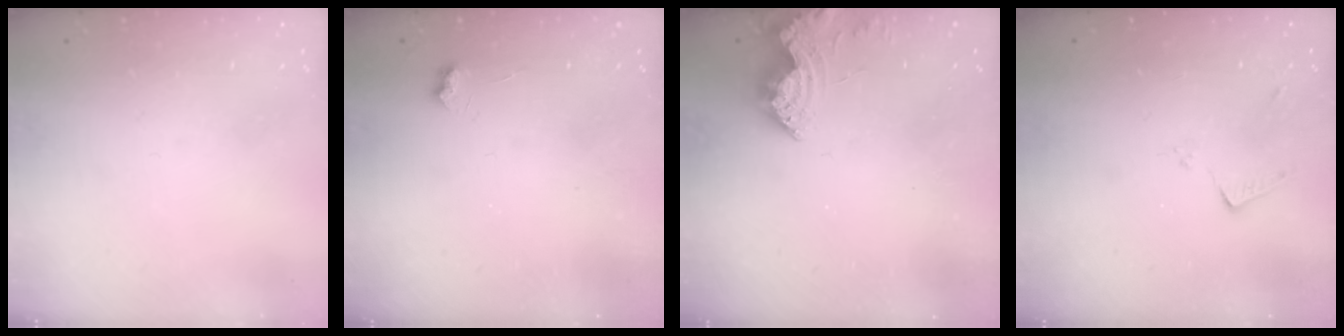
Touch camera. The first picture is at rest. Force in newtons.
{"total": 3.3, "press": 3.3, "slide": 0.6}
{"total": 9.1, "press": 9.1, "slide": 0.8}
{"total": 7.8, "press": 7.8, "slide": 0.2}